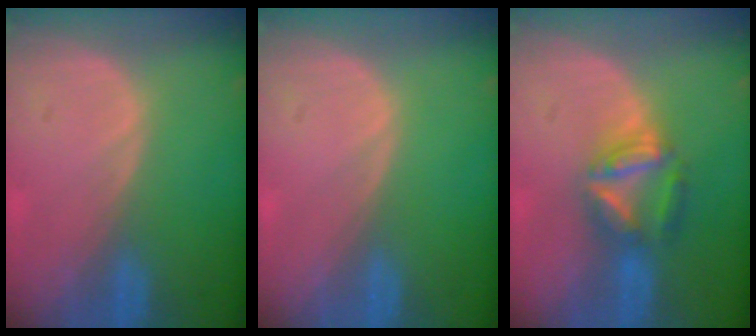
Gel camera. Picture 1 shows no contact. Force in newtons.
{"total": 0.0}
{"total": 6.0, "press": 5.9, "slide": 1.0}